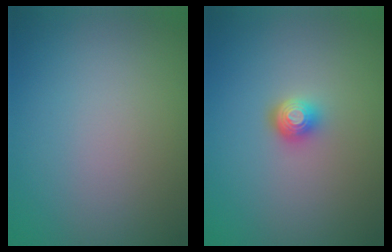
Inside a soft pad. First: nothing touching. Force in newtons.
{"total": 2.1, "press": 1.5, "slide": 1.5}